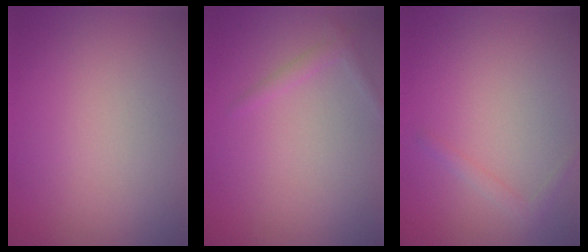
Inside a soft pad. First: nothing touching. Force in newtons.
{"total": 1.1, "press": 1.1, "slide": 0.0}
{"total": 1.1, "press": 1.1, "slide": 0.1}